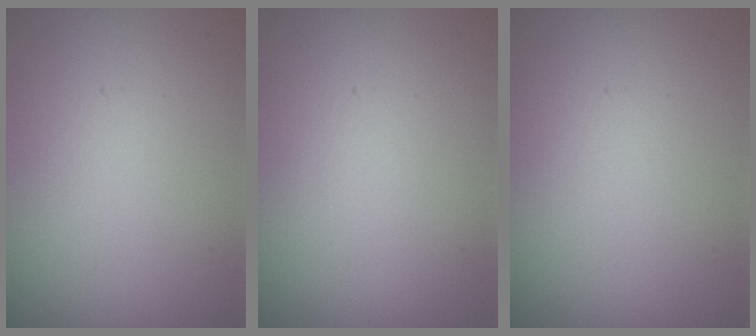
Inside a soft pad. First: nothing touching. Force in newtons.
{"total": 0.0}
{"total": 0.0}